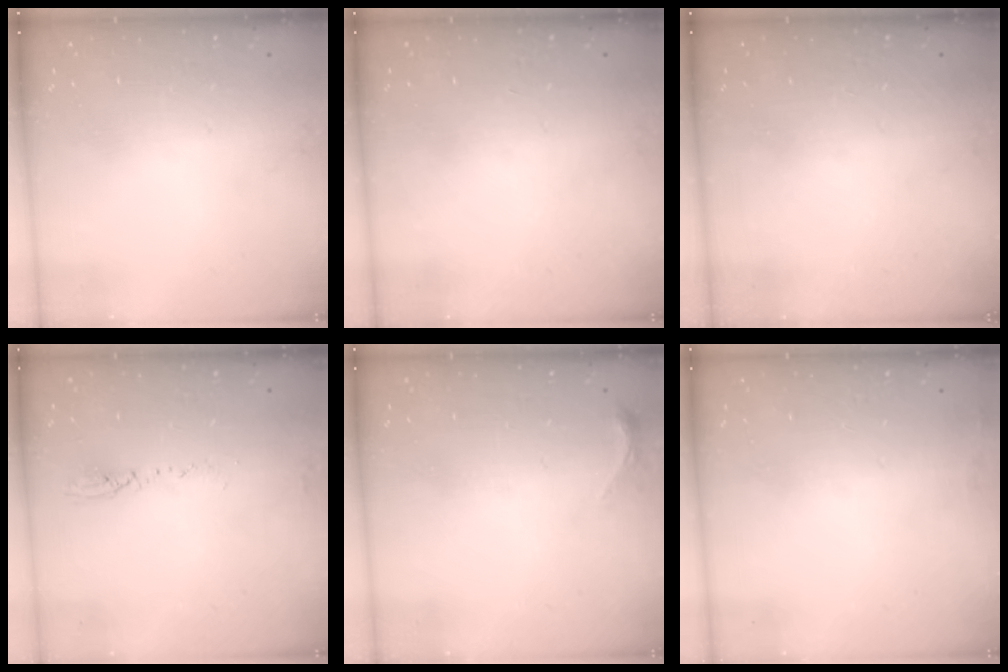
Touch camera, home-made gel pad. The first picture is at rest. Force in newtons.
{"total": 0.0}
{"total": 0.0}
{"total": 3.9, "press": 3.8, "slide": 1.2}
{"total": 3.9, "press": 3.8, "slide": 0.7}
{"total": 2.9, "press": 2.4, "slide": 1.6}